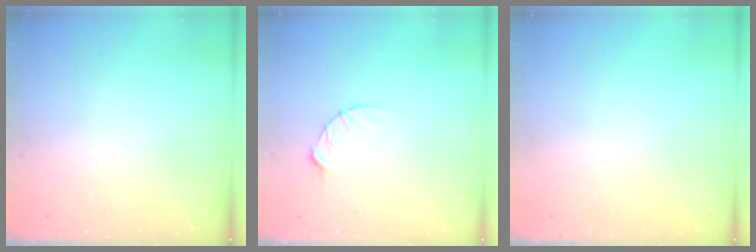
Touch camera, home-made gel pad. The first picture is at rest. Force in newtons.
{"total": 4.7, "press": 4.7, "slide": 0.6}
{"total": 0.0}